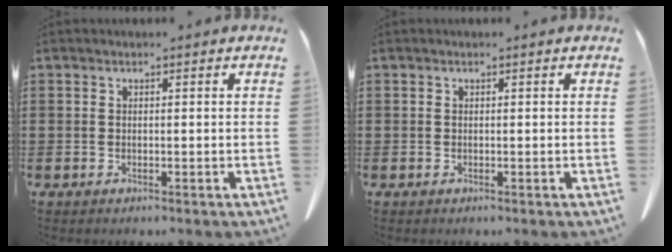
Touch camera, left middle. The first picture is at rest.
{"total": 0.0}